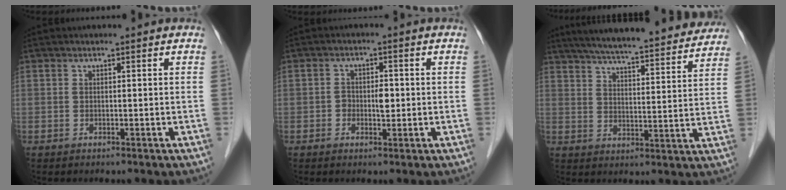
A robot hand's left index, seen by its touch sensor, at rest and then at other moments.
{"total": 2.7, "force": [-0.4, 1.6, 2.2], "torque": [-0.033, 0.005, -0.004]}
{"total": 25.1, "force": [22.5, 3.0, 10.5], "torque": [-0.165, -0.005, 0.295]}